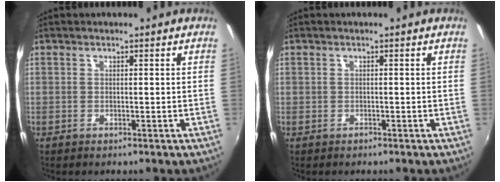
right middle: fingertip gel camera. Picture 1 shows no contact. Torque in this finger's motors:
{"motor_torque": [-0.06, -0.12, -0.02, -0.01]}